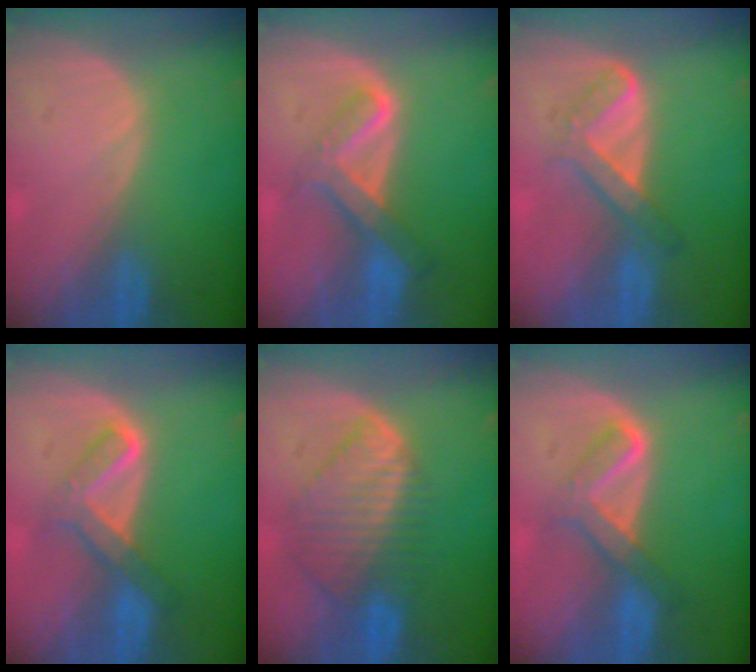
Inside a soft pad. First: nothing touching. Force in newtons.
{"total": 6.7, "press": 5.6, "slide": 3.6}
{"total": 4.8, "press": 4.8, "slide": 0.7}
{"total": 5.4, "press": 5.4, "slide": 0.7}
{"total": 8.4, "press": 7.6, "slide": 3.6}
{"total": 5.2, "press": 5.2, "slide": 0.1}